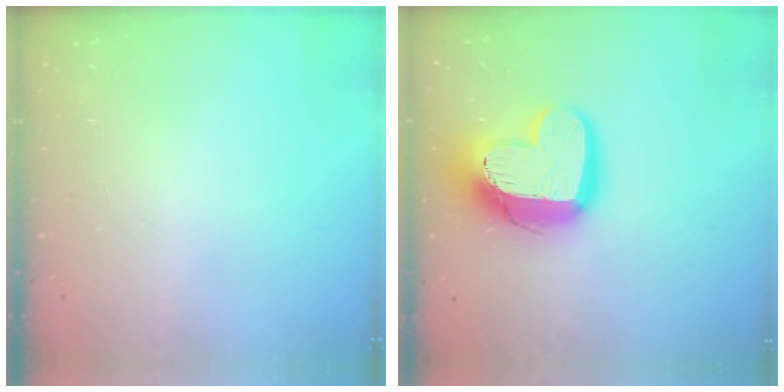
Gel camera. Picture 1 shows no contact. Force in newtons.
{"total": 16.6, "press": 16.6, "slide": 1.3}